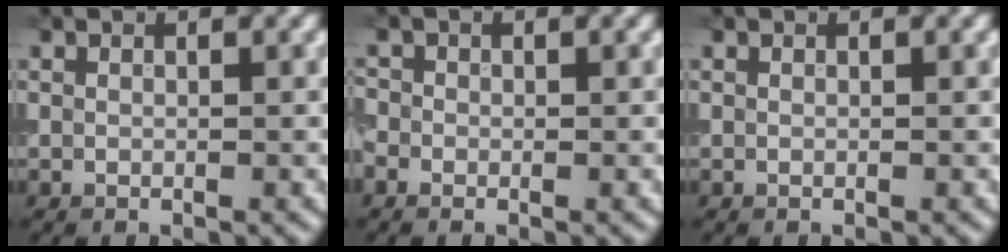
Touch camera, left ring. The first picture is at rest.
{"total": 0.7, "force": [-0.7, 0.1, -0.2], "torque": [0.004, 0.000, -0.009]}
{"total": 0.0}